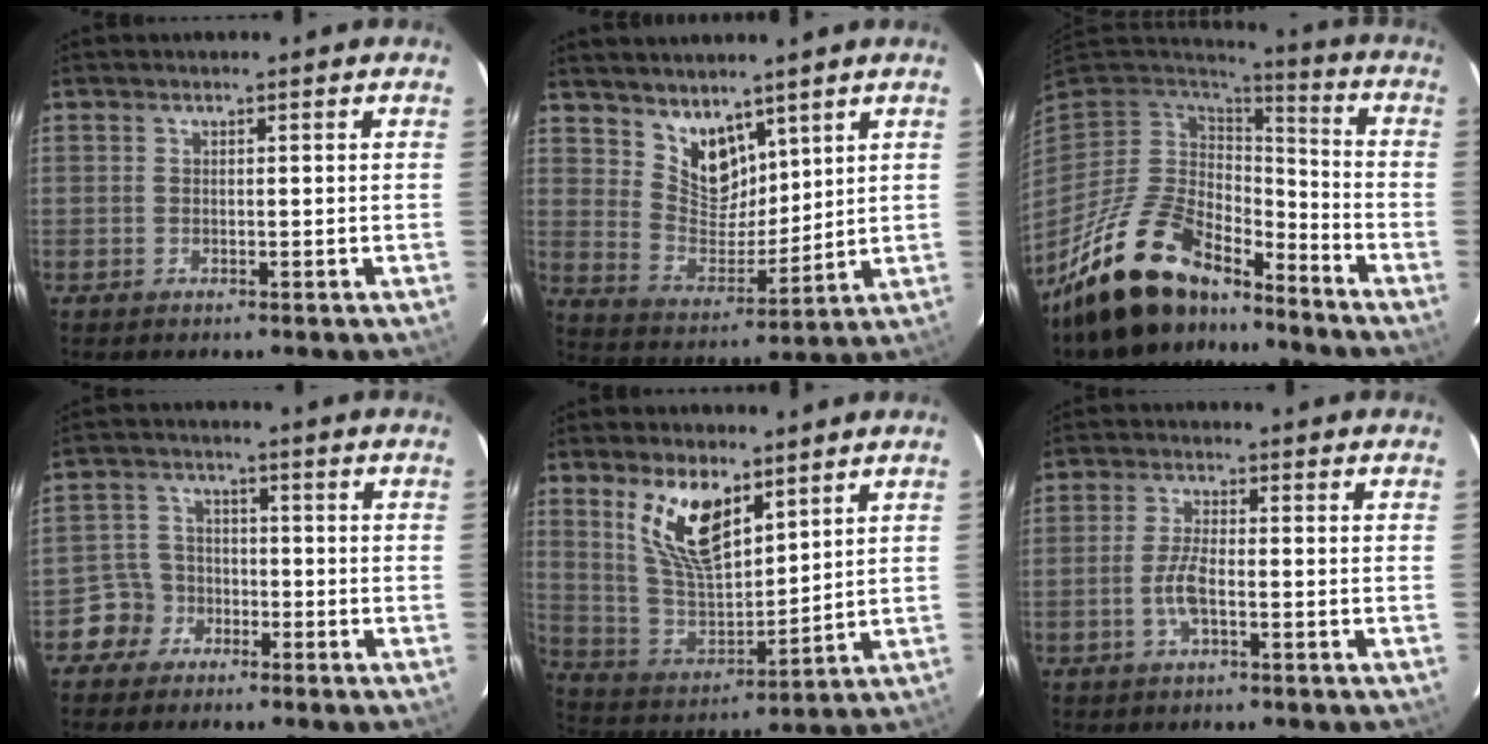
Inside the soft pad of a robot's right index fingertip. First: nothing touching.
{"total": 9.2, "force": [6.7, 5.1, 3.7], "torque": [-0.058, -0.003, 0.140]}
{"total": 18.9, "force": [-14.5, 7.7, 9.3], "torque": [-0.189, -0.013, -0.246]}
{"total": 5.3, "force": [-3.2, 4.3, -0.1], "torque": [-0.007, 0.025, -0.063]}
{"total": 13.4, "force": [7.6, 5.7, 9.4], "torque": [-0.182, 0.000, 0.160]}
{"total": 4.5, "force": [-1.6, 1.2, 4.1], "torque": [-0.088, 0.001, -0.032]}